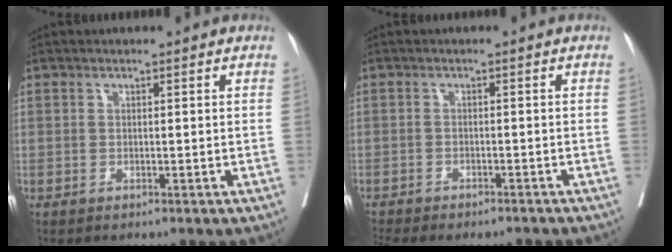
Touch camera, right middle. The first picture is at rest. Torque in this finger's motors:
{"motor_torque": [1.07, -1.07, 0.30, 0.07]}